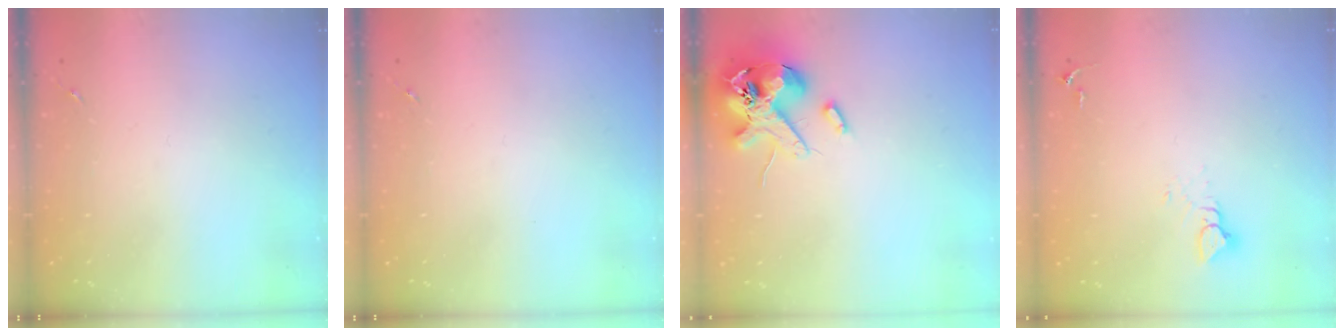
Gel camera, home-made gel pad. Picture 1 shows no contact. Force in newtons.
{"total": 0.0}
{"total": 14.4, "press": 14.2, "slide": 2.4}
{"total": 3.9, "press": 3.9, "slide": 0.2}